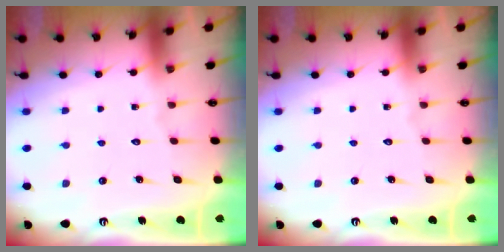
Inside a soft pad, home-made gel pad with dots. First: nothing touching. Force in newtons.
{"total": 0.0}